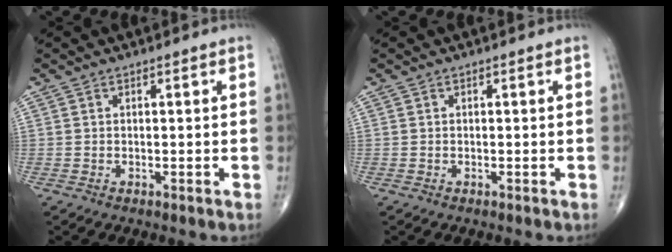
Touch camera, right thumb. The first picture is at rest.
{"total": 0.0}